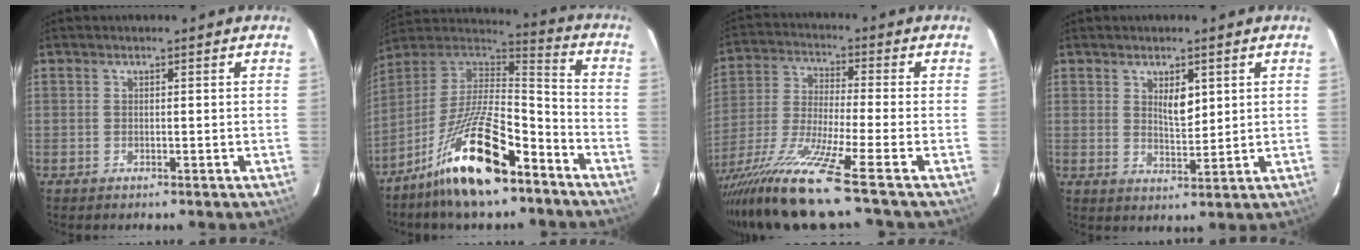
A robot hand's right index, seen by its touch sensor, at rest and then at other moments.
{"total": 18.7, "force": [-12.3, 4.2, 13.4], "torque": [-0.261, 0.001, -0.224]}
{"total": 15.4, "force": [-11.3, -2.2, 10.2], "torque": [-0.213, -0.036, -0.210]}
{"total": 3.9, "force": [1.6, 1.5, 3.2], "torque": [-0.056, -0.004, 0.032]}